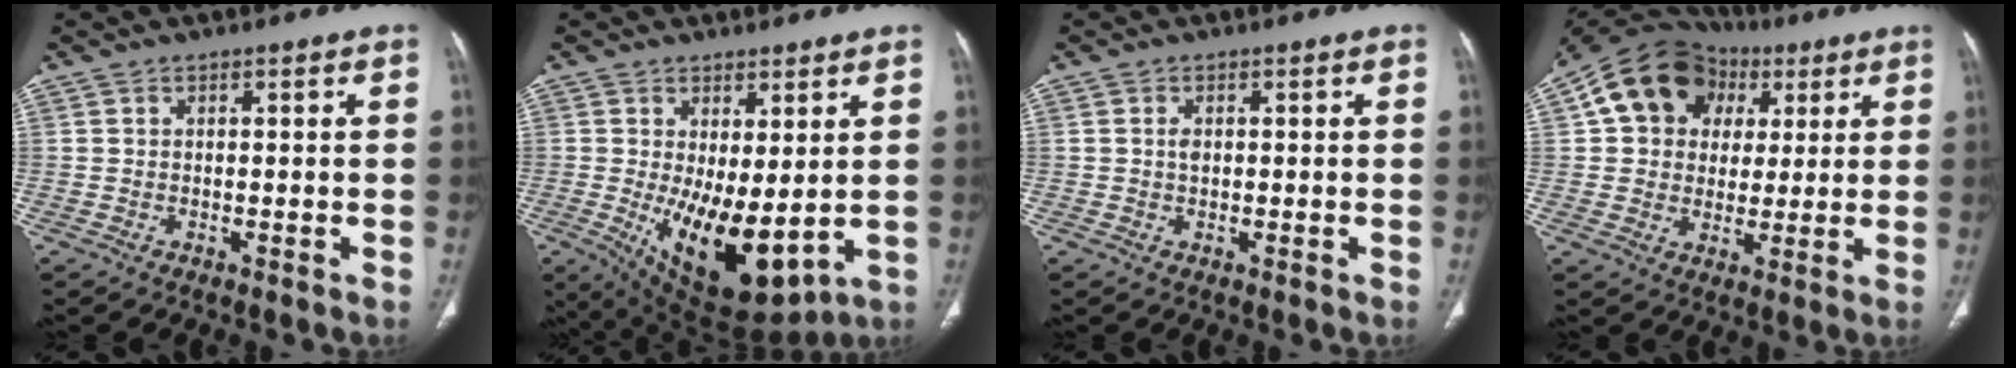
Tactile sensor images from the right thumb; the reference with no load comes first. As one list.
[{"total": 13.6, "force": [-0.8, 6.2, 12.1], "torque": [-0.185, -0.029, 0.012]}, {"total": 1.2, "force": [0.2, 0.8, 0.8], "torque": [-0.014, 0.001, 0.003]}, {"total": 15.9, "force": [4.9, 13.0, 7.7], "torque": [-0.104, 0.020, 0.078]}]